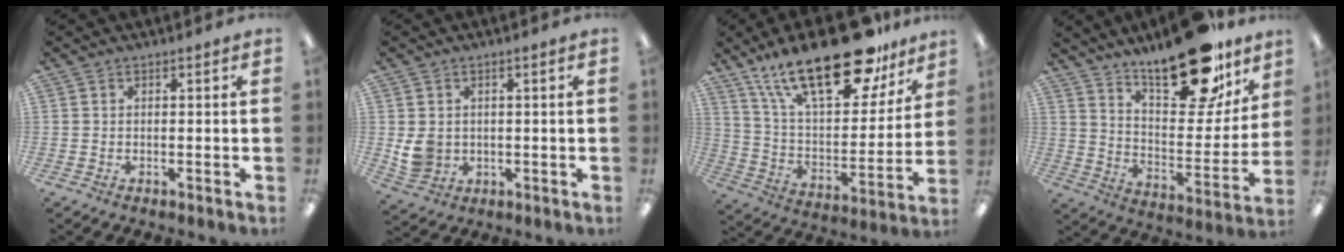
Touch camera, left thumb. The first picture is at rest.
{"total": 5.1, "force": [0.8, 4.5, 2.3], "torque": [-0.038, 0.001, 0.017]}
{"total": 27.2, "force": [18.7, 10.5, 16.7], "torque": [-0.272, -0.109, 0.317]}
{"total": 24.1, "force": [18.2, 9.0, 12.9], "torque": [-0.182, -0.117, 0.303]}